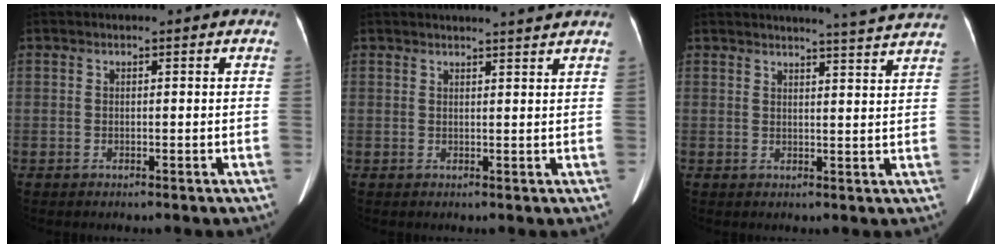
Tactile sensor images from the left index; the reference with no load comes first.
{"total": 4.4, "force": [4.1, -0.7, 1.4], "torque": [-0.019, 0.004, 0.044]}
{"total": 8.2, "force": [7.8, -1.4, 2.1], "torque": [-0.036, -0.017, 0.083]}